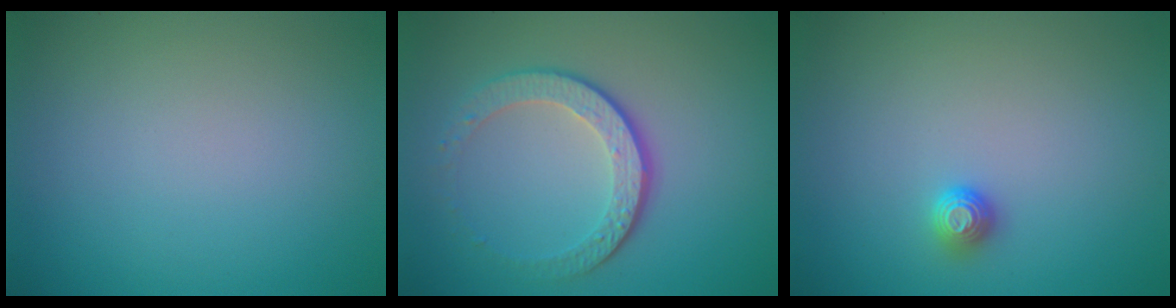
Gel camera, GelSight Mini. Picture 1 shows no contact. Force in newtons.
{"total": 4.3, "press": 3.0, "slide": 3.1}
{"total": 1.1, "press": 1.0, "slide": 0.4}